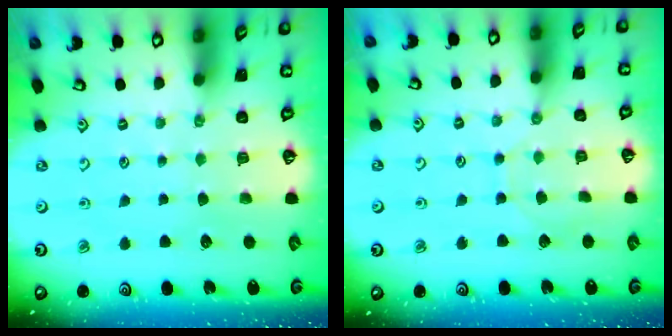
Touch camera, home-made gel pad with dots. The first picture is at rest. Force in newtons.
{"total": 5.6, "press": 5.6, "slide": 0.1}